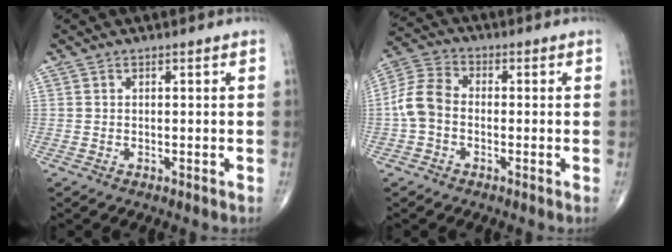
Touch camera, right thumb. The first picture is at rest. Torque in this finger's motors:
{"motor_torque": [-0.21, 0.38, 0.33, -0.05, 0.09]}